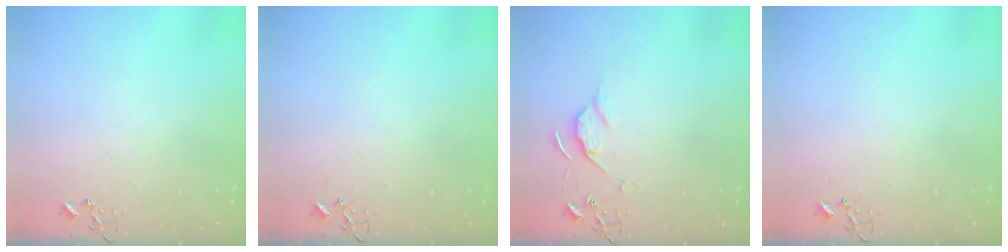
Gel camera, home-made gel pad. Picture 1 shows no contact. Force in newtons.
{"total": 0.0}
{"total": 5.7, "press": 5.7, "slide": 0.8}
{"total": 0.0}